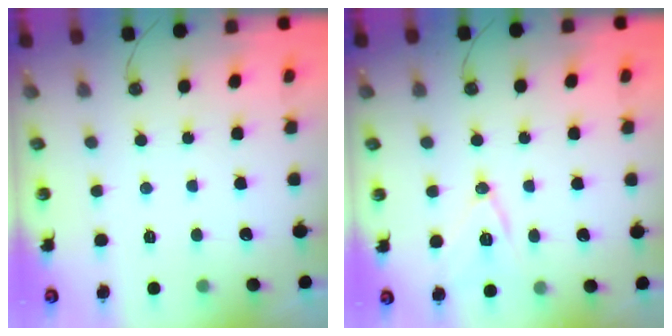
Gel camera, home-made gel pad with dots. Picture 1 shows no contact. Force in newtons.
{"total": 10.8, "press": 10.3, "slide": 3.5}